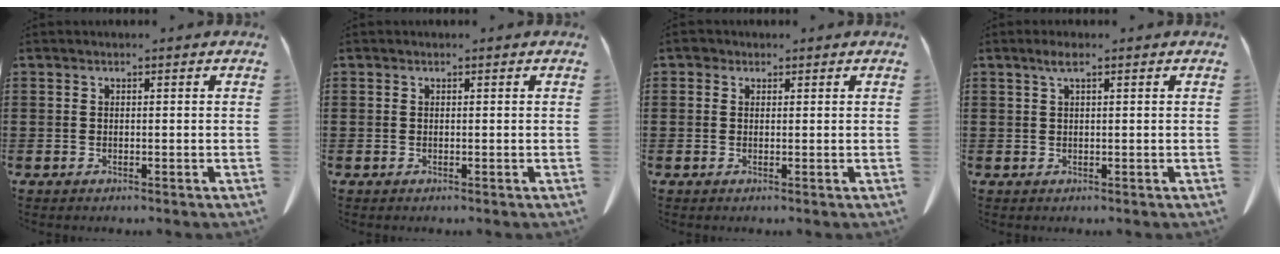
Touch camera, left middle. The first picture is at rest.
{"total": 0.0}
{"total": 1.2, "force": [0.7, 0.9, 0.3], "torque": [-0.010, 0.006, 0.013]}
{"total": 1.8, "force": [0.8, 0.3, 1.6], "torque": [-0.033, 0.003, 0.014]}